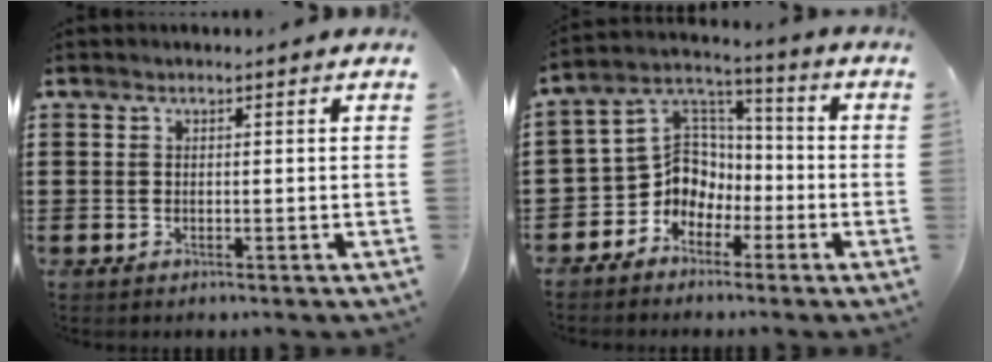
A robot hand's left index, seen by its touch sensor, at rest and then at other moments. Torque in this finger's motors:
{"motor_torque": [1.13, 1.01, 0.35, 0.03]}